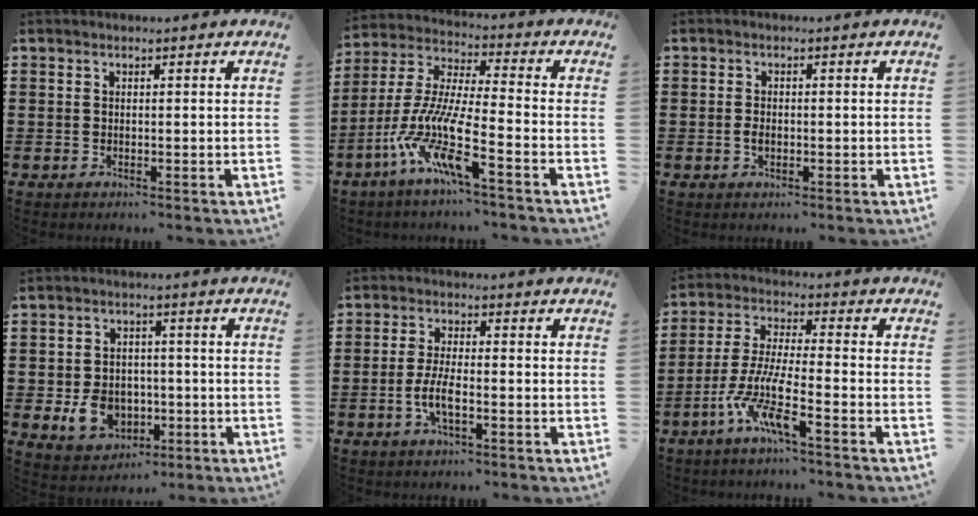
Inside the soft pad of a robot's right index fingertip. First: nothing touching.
{"total": 11.5, "force": [-7.3, 1.3, 8.8], "torque": [-0.224, -0.026, -0.160]}
{"total": 1.5, "force": [-0.3, 0.8, 1.2], "torque": [-0.025, -0.001, -0.006]}
{"total": 7.2, "force": [-1.9, 5.6, 4.2], "torque": [-0.099, 0.002, -0.037]}
{"total": 4.6, "force": [-1.6, 1.3, 4.1], "torque": [-0.099, -0.005, -0.037]}
{"total": 8.9, "force": [-5.6, 1.0, 6.8], "torque": [-0.167, -0.015, -0.116]}